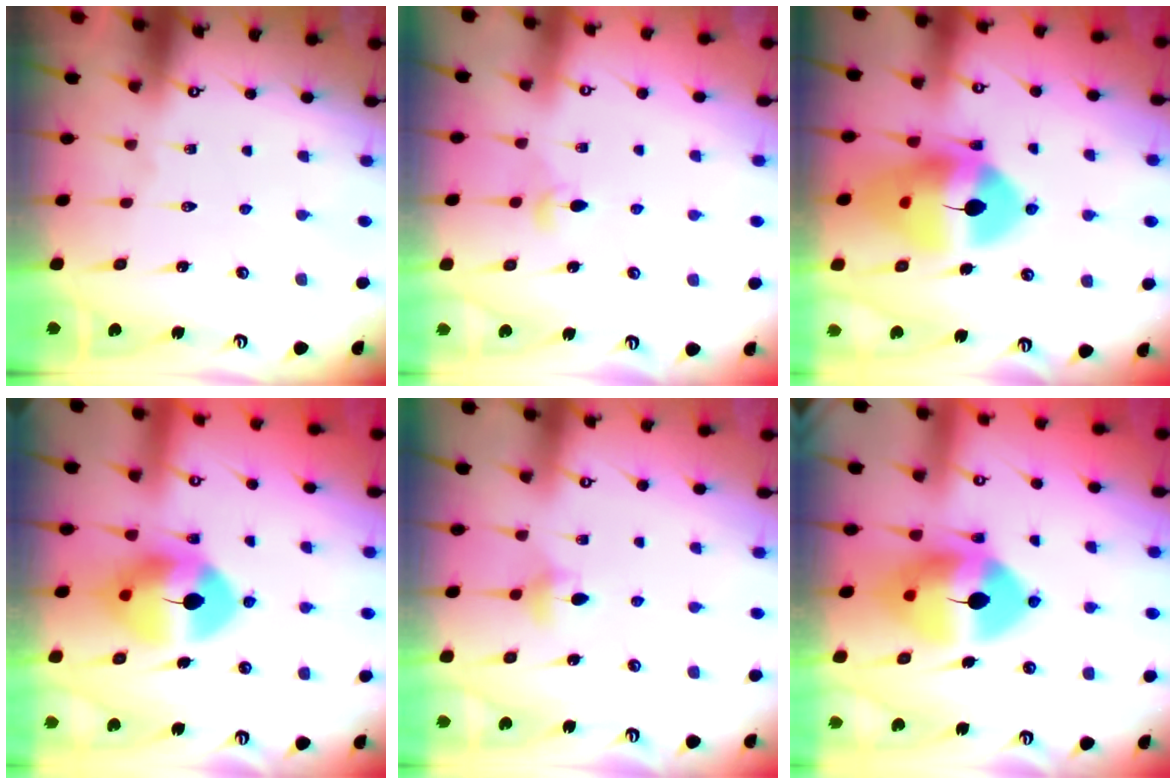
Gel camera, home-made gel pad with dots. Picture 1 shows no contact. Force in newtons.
{"total": 3.3, "press": 3.2, "slide": 0.8}
{"total": 16.3, "press": 16.1, "slide": 2.1}
{"total": 9.3, "press": 9.3, "slide": 1.2}
{"total": 4.3, "press": 4.2, "slide": 0.7}
{"total": 13.7, "press": 13.5, "slide": 2.1}